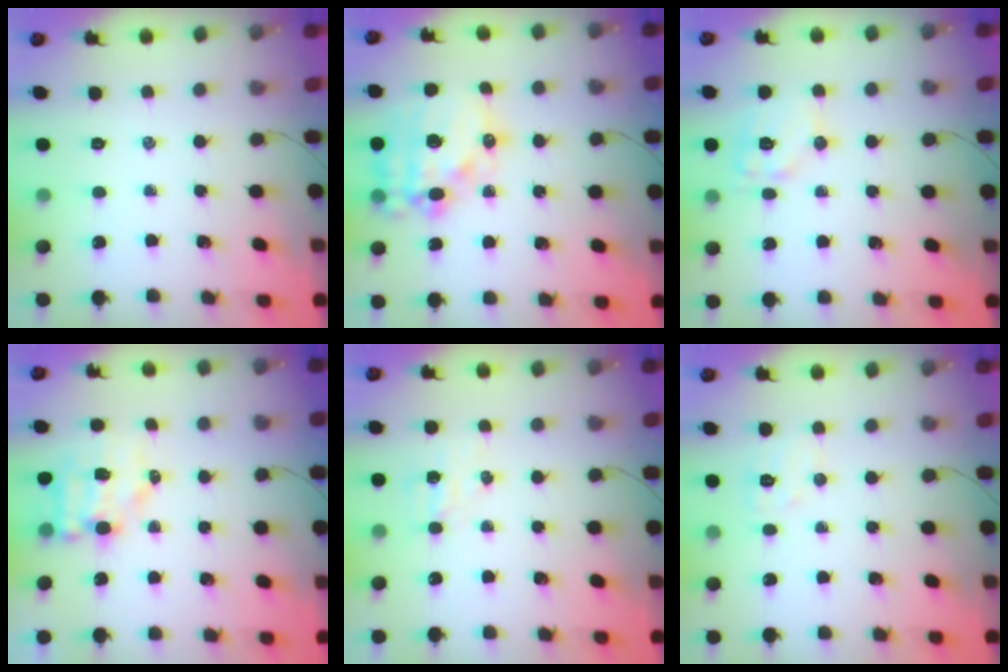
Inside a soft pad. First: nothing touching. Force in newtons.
{"total": 18.7, "press": 18.3, "slide": 4.0}
{"total": 10.7, "press": 10.7, "slide": 1.0}
{"total": 6.9, "press": 6.8, "slide": 1.0}
{"total": 4.0, "press": 3.8, "slide": 1.1}
{"total": 5.7, "press": 5.6, "slide": 1.3}